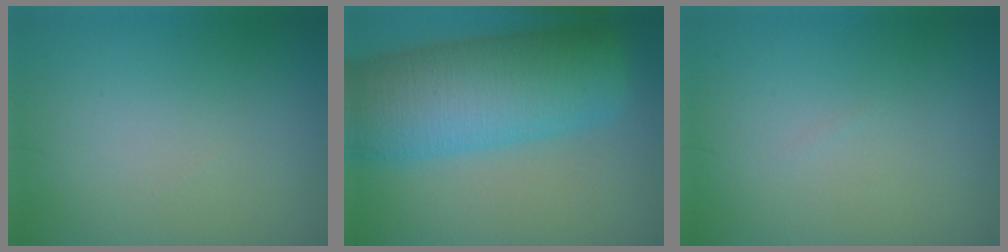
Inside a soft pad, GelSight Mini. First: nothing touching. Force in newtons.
{"total": 11.9, "press": 11.9, "slide": 0.3}
{"total": 0.0}